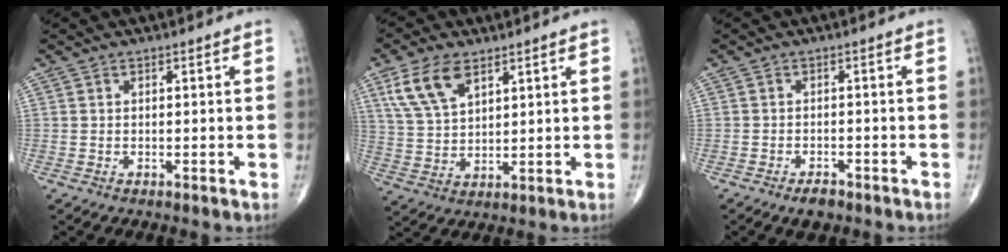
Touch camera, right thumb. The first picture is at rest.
{"total": 9.8, "force": [5.2, 5.1, 6.5], "torque": [-0.124, -0.014, 0.109]}
{"total": 3.1, "force": [-2.2, 1.5, 1.6], "torque": [-0.027, 0.008, -0.032]}